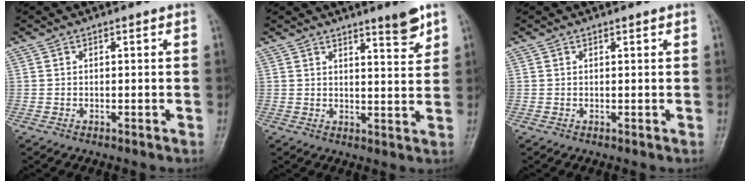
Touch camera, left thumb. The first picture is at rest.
{"total": 5.5, "force": [3.9, 0.9, 3.8], "torque": [-0.043, -0.032, 0.055]}
{"total": 0.7, "force": [0.5, 0.3, 0.4], "torque": [-0.004, -0.002, 0.005]}